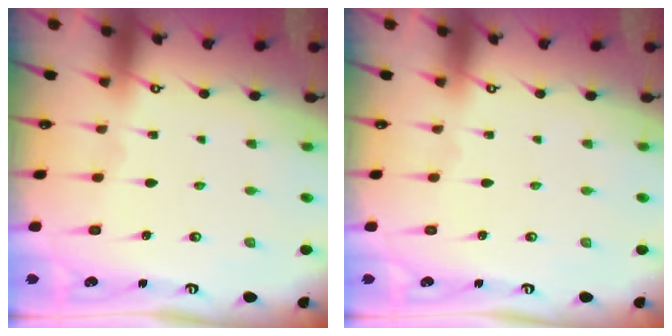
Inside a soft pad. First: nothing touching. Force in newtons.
{"total": 0.0}